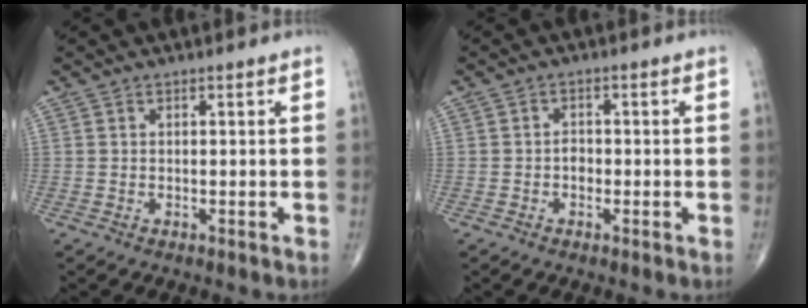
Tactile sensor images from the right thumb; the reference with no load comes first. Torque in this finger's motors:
{"motor_torque": [0.30, 1.21, 0.04, -0.16, -0.02]}